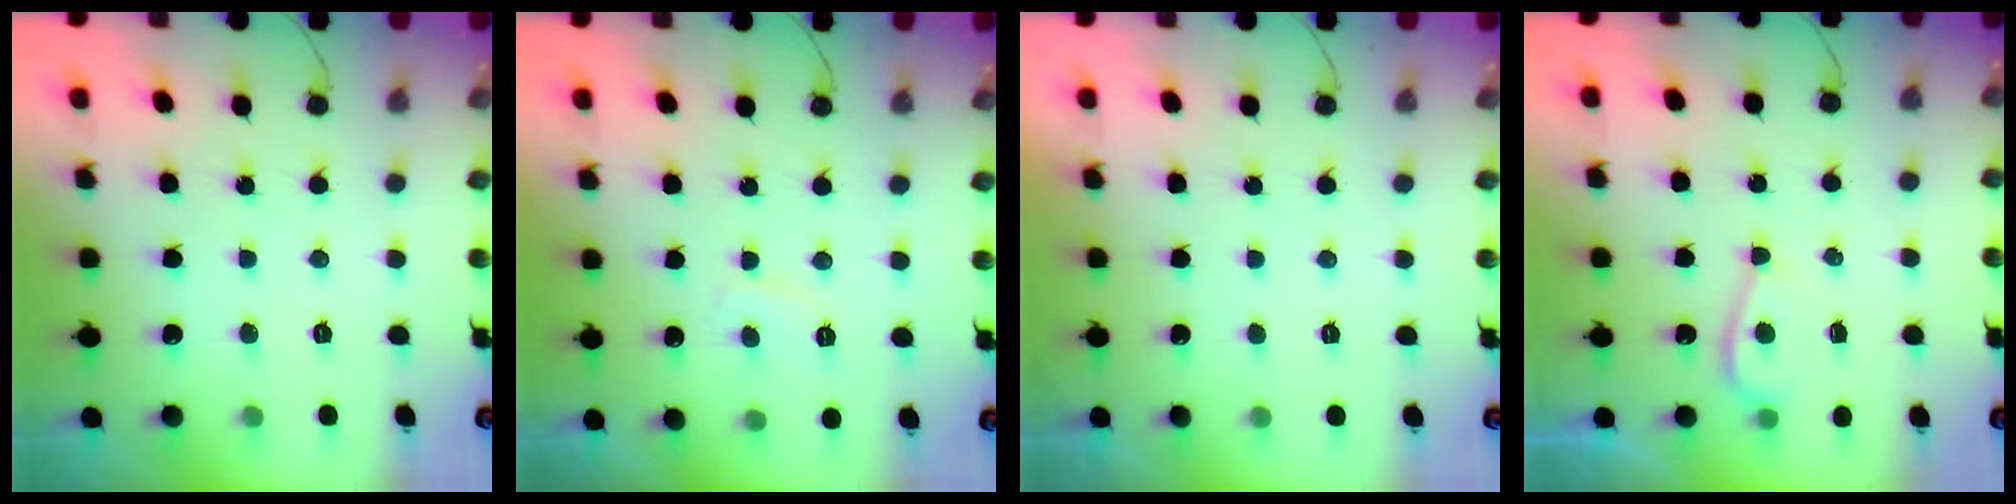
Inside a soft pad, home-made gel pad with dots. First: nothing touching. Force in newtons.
{"total": 2.6, "press": 2.5, "slide": 0.7}
{"total": 2.2, "press": 2.1, "slide": 0.4}
{"total": 3.7, "press": 3.2, "slide": 1.7}